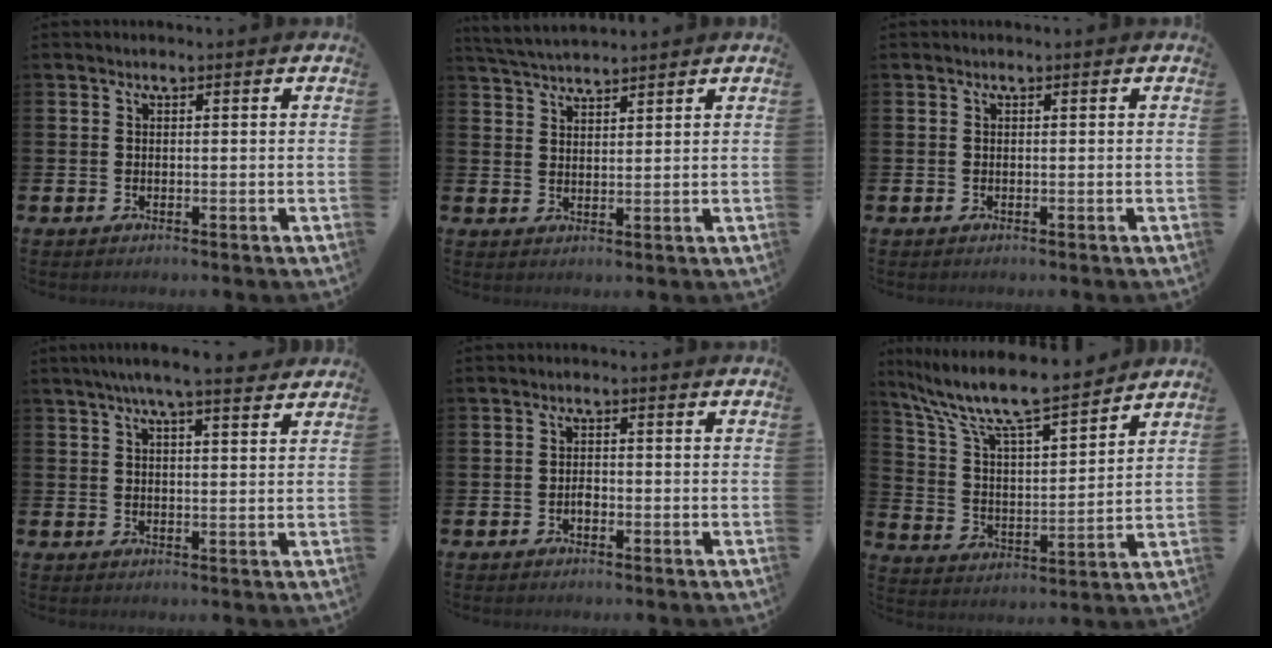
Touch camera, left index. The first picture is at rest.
{"total": 3.9, "force": [3.8, 0.3, 0.6], "torque": [-0.031, -0.015, 0.073]}
{"total": 0.0}
{"total": 5.3, "force": [4.6, 0.2, 2.5], "torque": [-0.052, -0.012, 0.080]}
{"total": 1.2, "force": [-0.6, 0.8, 0.8], "torque": [-0.010, 0.000, -0.013]}
{"total": 10.3, "force": [9.3, 1.4, 4.2], "torque": [-0.126, -0.058, 0.159]}